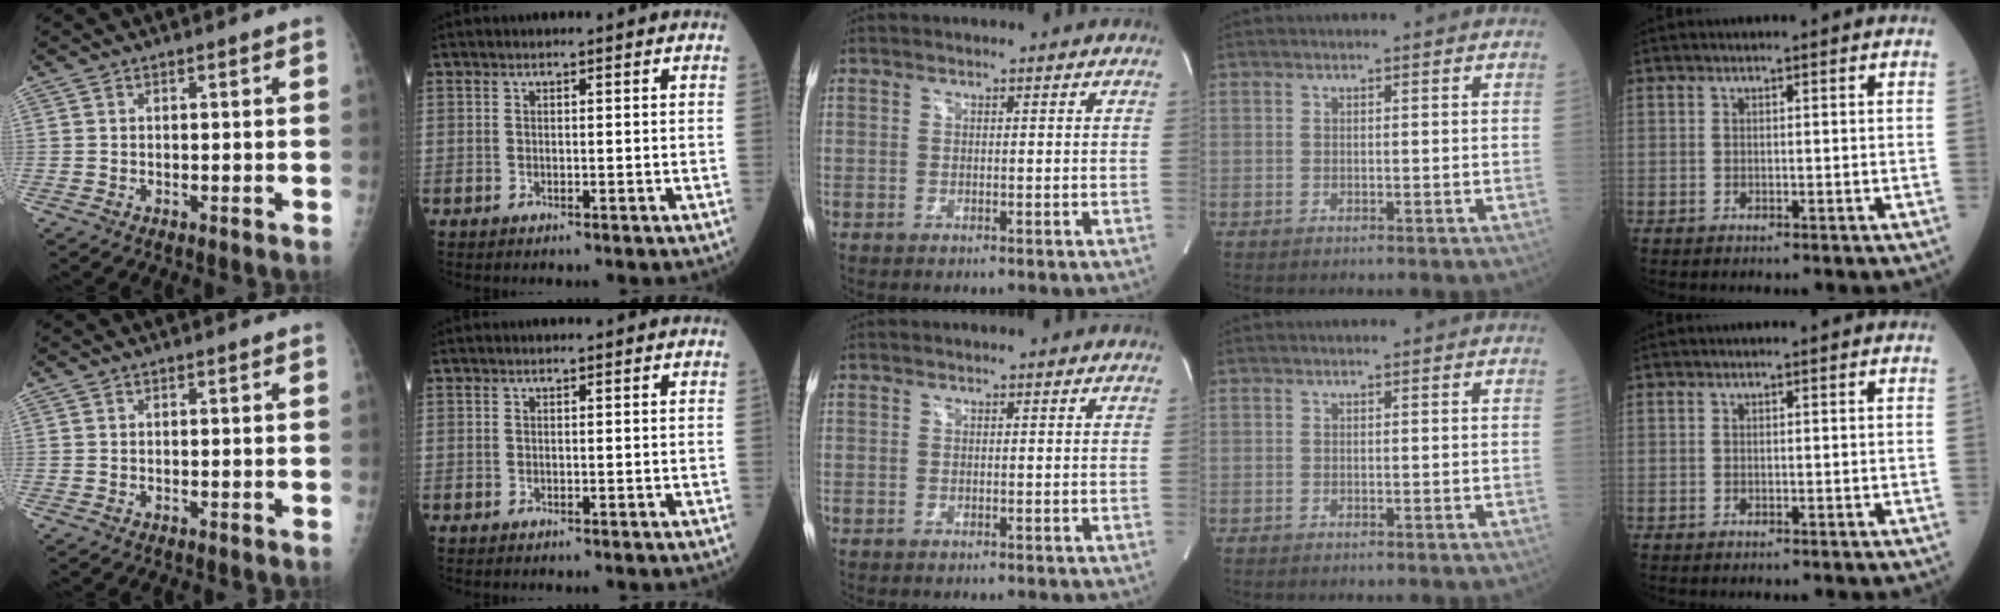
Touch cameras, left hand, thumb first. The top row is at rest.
{}